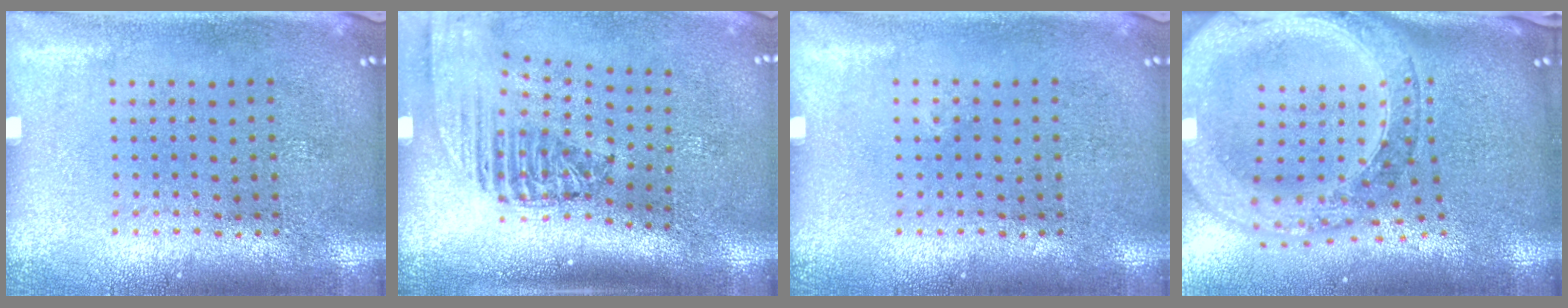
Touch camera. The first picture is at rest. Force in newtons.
{"total": 2.4, "press": 1.8, "slide": 1.6}
{"total": 0.0}
{"total": 3.9, "press": 3.0, "slide": 2.5}